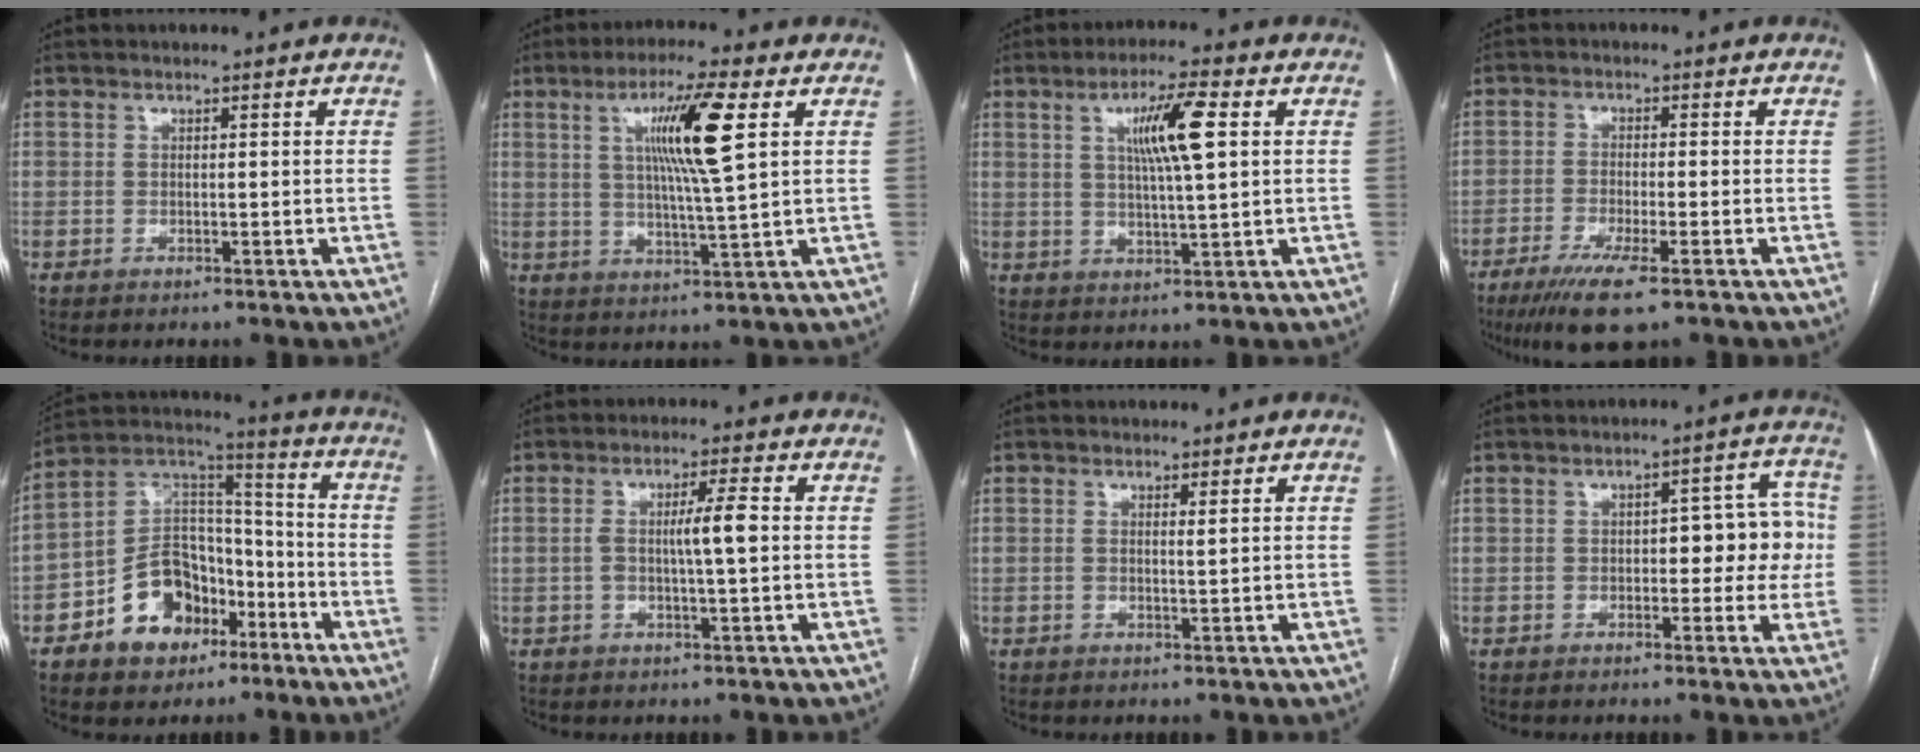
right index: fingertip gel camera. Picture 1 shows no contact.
{"total": 10.8, "force": [3.4, -0.4, 10.2], "torque": [-0.182, 0.001, 0.058]}
{"total": 8.5, "force": [2.5, 0.5, 8.1], "torque": [-0.145, 0.005, 0.041]}
{"total": 7.9, "force": [-5.1, 0.8, 6.0], "torque": [-0.105, -0.021, -0.083]}
{"total": 14.0, "force": [-6.8, 9.8, 7.4], "torque": [-0.137, 0.038, -0.113]}
{"total": 4.7, "force": [0.1, 0.0, 4.7], "torque": [-0.084, 0.003, 0.000]}
{"total": 0.7, "force": [0.4, -0.1, 0.6], "torque": [-0.014, -0.004, 0.007]}
{"total": 7.6, "force": [-0.1, 3.5, 6.7], "torque": [-0.069, 0.034, -0.001]}